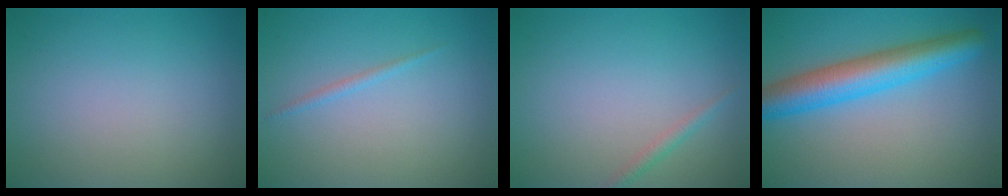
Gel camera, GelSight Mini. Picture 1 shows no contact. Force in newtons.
{"total": 0.7, "press": 0.7, "slide": 0.0}
{"total": 1.0, "press": 1.0, "slide": 0.0}
{"total": 6.5, "press": 6.5, "slide": 0.3}